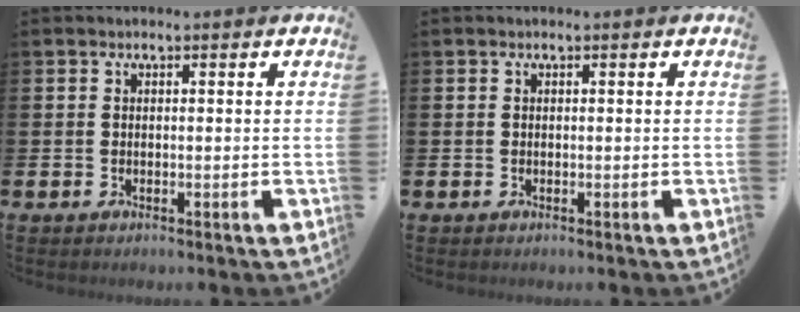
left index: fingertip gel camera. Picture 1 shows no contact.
{"total": 0.0}